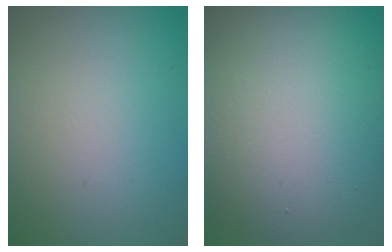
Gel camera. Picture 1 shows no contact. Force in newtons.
{"total": 11.8, "press": 11.8, "slide": 0.8}